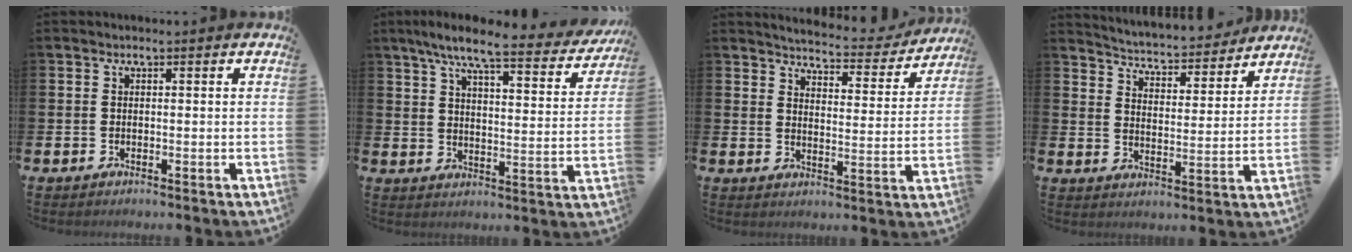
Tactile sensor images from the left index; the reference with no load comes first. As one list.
[{"total": 8.0, "force": [6.8, 0.8, 4.2], "torque": [-0.094, -0.041, 0.110]}, {"total": 4.8, "force": [4.8, 0.6, 0.6], "torque": [-0.020, -0.042, 0.076]}, {"total": 4.7, "force": [4.7, 0.7, 0.4], "torque": [-0.034, -0.043, 0.075]}]